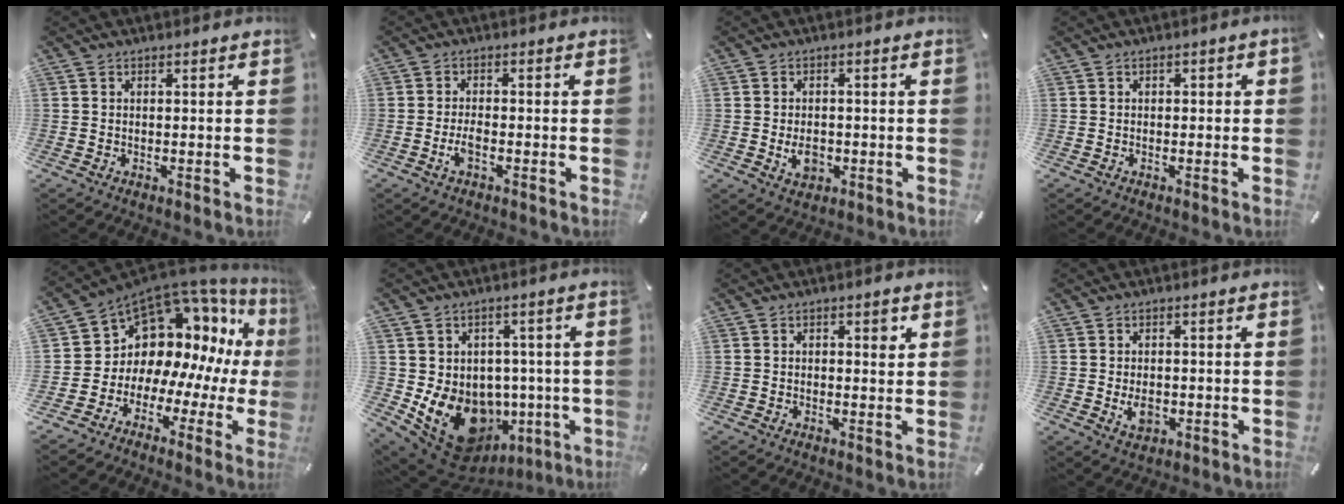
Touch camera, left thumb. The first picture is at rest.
{"total": 3.3, "force": [-1.6, 1.4, 2.6], "torque": [-0.057, 0.004, -0.031]}
{"total": 5.0, "force": [-1.2, 3.7, 3.2], "torque": [-0.060, -0.001, -0.022]}
{"total": 1.1, "force": [-0.6, 0.7, 0.5], "torque": [-0.010, 0.004, -0.014]}
{"total": 13.0, "force": [6.9, 9.7, 5.4], "torque": [-0.092, -0.094, 0.137]}
{"total": 14.9, "force": [-5.0, 11.5, 8.0], "torque": [-0.130, 0.001, -0.069]}
{"total": 2.7, "force": [0.7, 1.5, 2.1], "torque": [-0.020, 0.001, 0.004]}
{"total": 4.4, "force": [-1.0, 3.1, 2.9], "torque": [-0.055, -0.003, -0.020]}